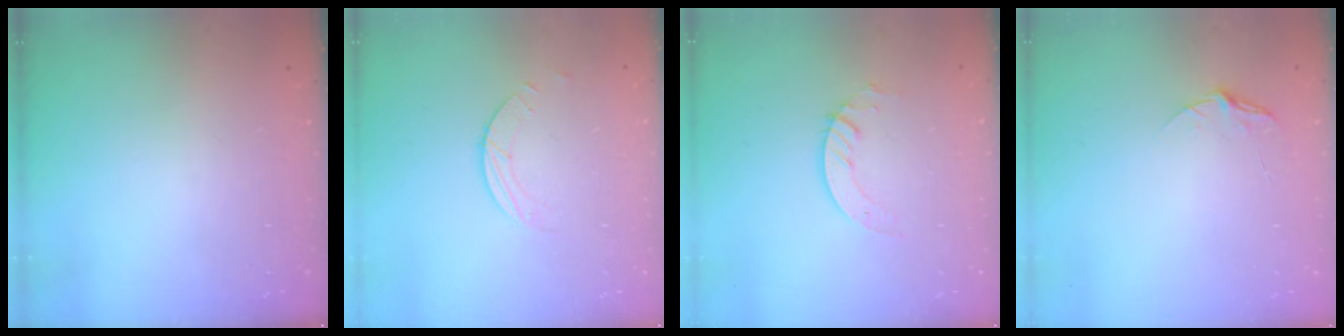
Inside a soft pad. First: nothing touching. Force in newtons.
{"total": 1.5, "press": 1.5, "slide": 0.1}
{"total": 3.4, "press": 3.4, "slide": 0.3}
{"total": 5.3, "press": 5.2, "slide": 0.6}